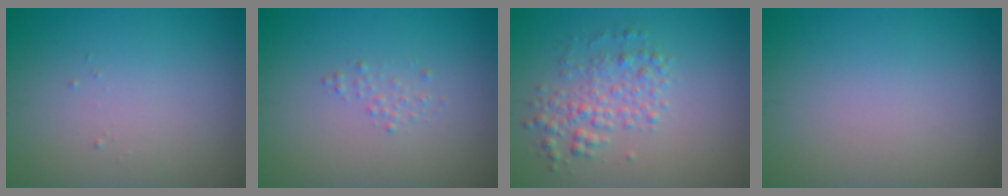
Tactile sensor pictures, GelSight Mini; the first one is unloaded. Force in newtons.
{"total": 0.8, "press": 0.8, "slide": 0.0}
{"total": 2.9, "press": 2.9, "slide": 0.1}
{"total": 0.0}